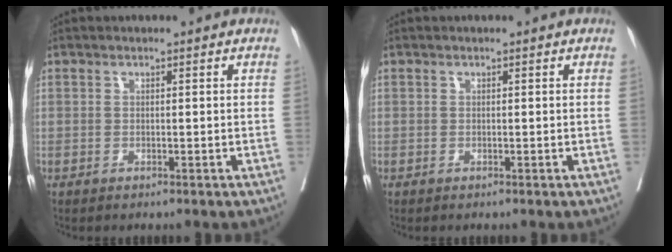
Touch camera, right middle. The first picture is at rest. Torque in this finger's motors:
{"motor_torque": [0.00, 0.00, 0.00, 0.00]}